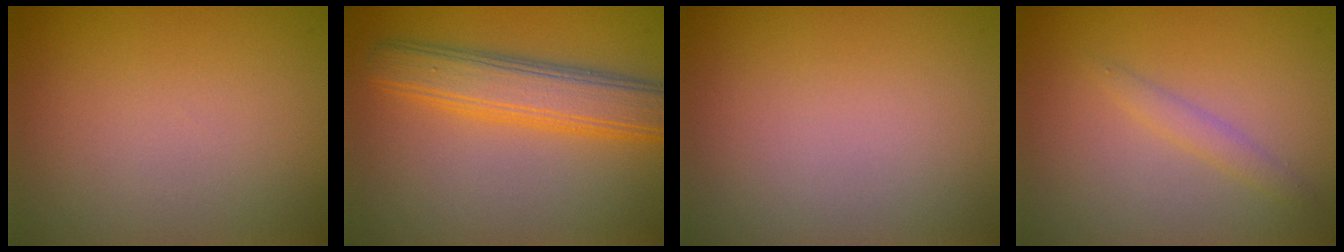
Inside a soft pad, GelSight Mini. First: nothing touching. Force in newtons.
{"total": 5.9, "press": 5.9, "slide": 0.1}
{"total": 0.0}
{"total": 1.4, "press": 1.4, "slide": 0.1}